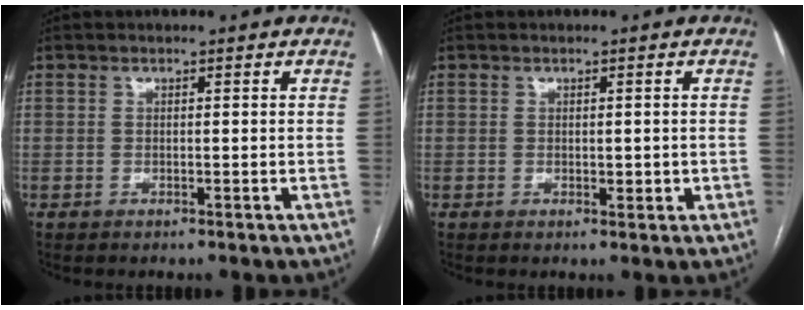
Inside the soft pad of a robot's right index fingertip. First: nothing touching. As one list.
[{"total": 1.7, "force": [-0.2, 0.9, 1.4], "torque": [-0.017, -0.001, 0.002]}]